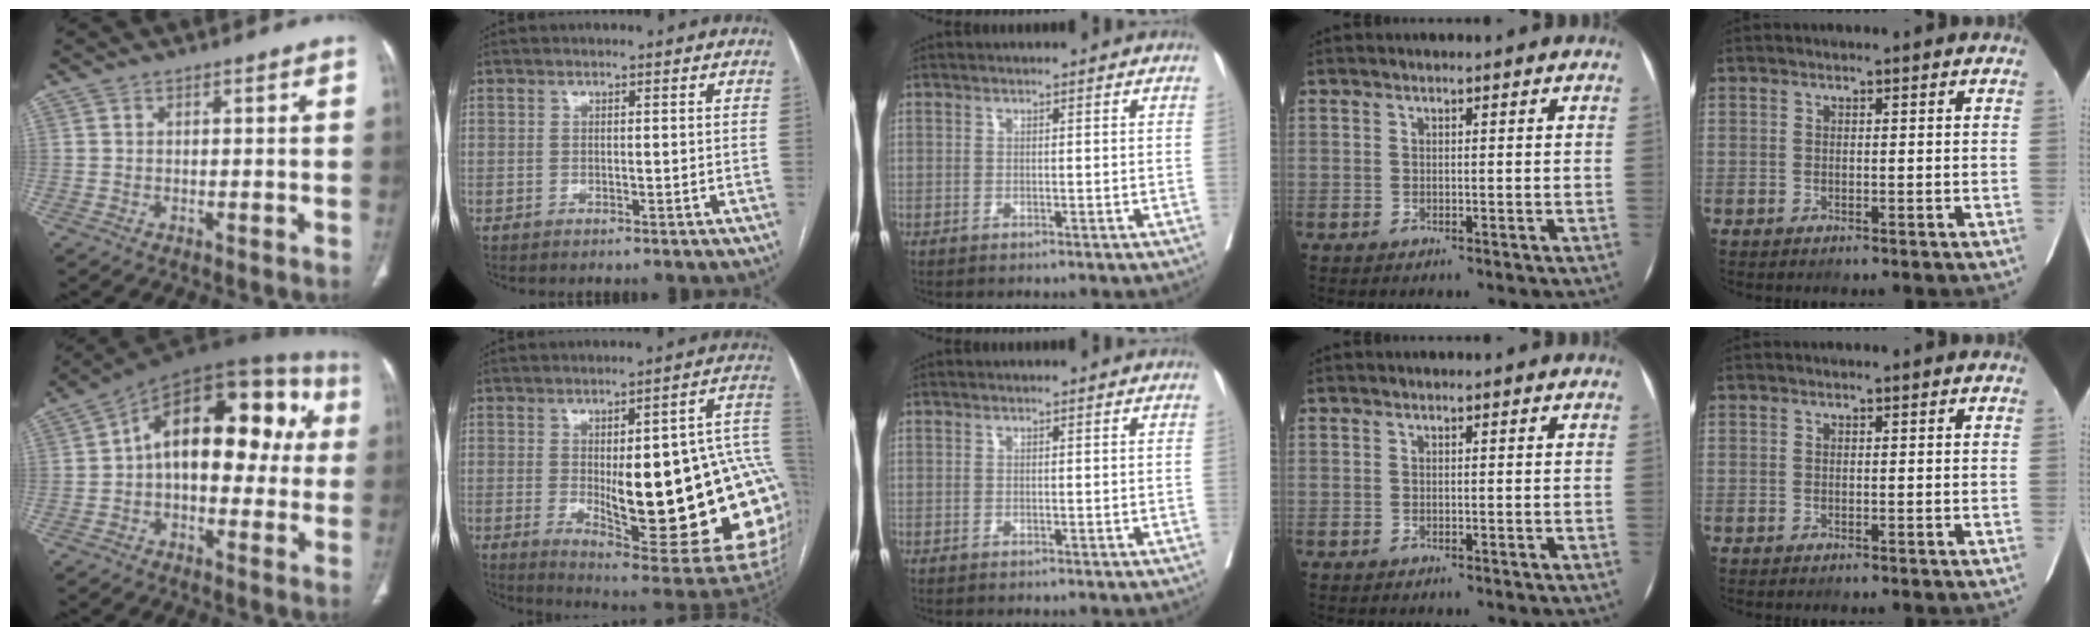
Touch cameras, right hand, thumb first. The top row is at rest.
{"thumb": {"total": 21.6, "force": [2.2, 12.1, 17.8], "torque": [-0.217, 0.050, 0.018]}, "index": {"total": 28.0, "force": [-1.7, 6.0, 27.3], "torque": [-0.268, 0.006, -0.008]}}